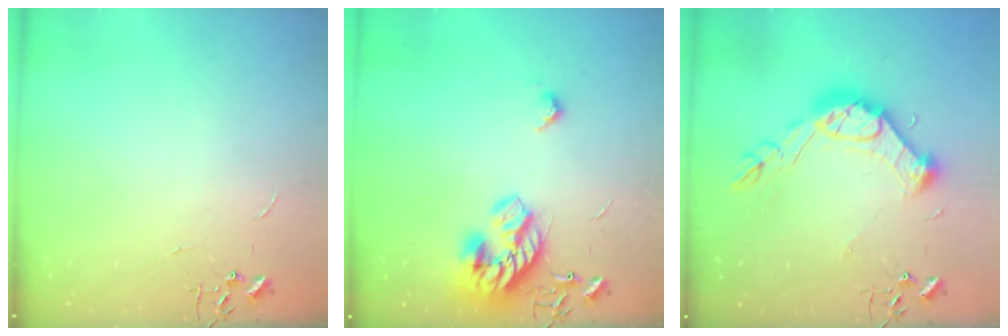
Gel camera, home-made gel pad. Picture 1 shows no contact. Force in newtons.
{"total": 17.8, "press": 17.8, "slide": 0.7}
{"total": 16.0, "press": 15.9, "slide": 1.4}